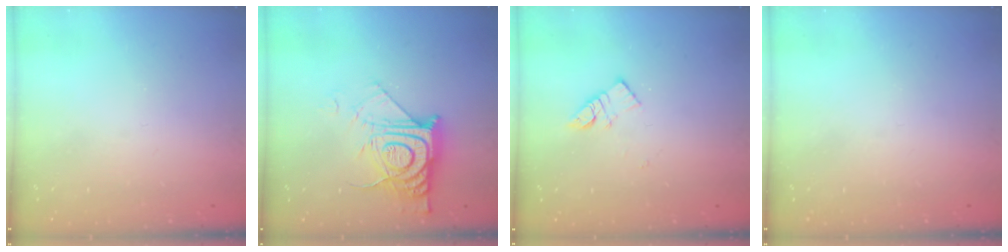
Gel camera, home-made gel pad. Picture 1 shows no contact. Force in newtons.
{"total": 13.0, "press": 12.9, "slide": 1.1}
{"total": 7.1, "press": 7.1, "slide": 0.2}
{"total": 0.0}